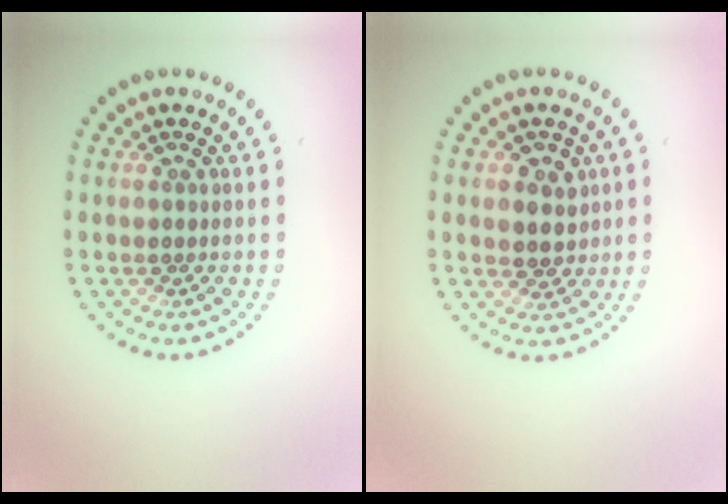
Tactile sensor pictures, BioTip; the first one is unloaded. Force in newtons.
{"total": 2.8, "press": 2.7, "slide": 0.8}